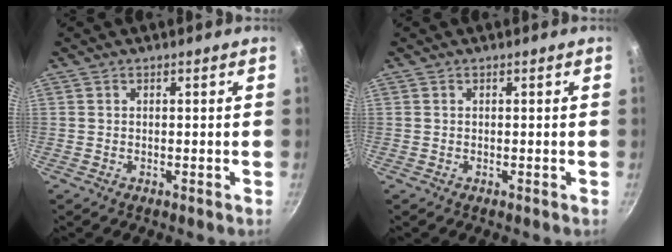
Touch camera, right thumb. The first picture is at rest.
{"total": 0.0}